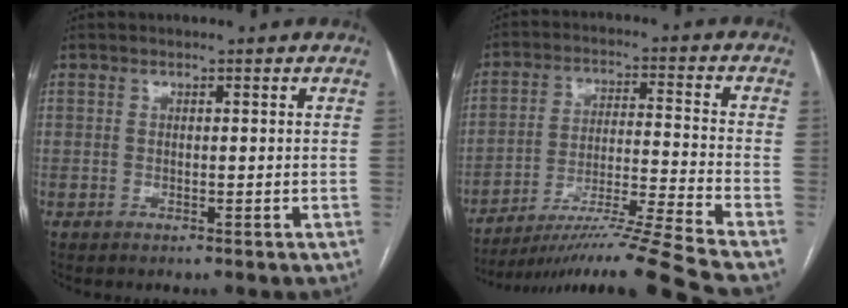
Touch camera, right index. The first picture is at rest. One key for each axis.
{"total": 17.2, "fx": -14.8, "fy": -3.6, "fz": 8.0, "tx": -0.131, "ty": -0.015, "tz": -0.248}